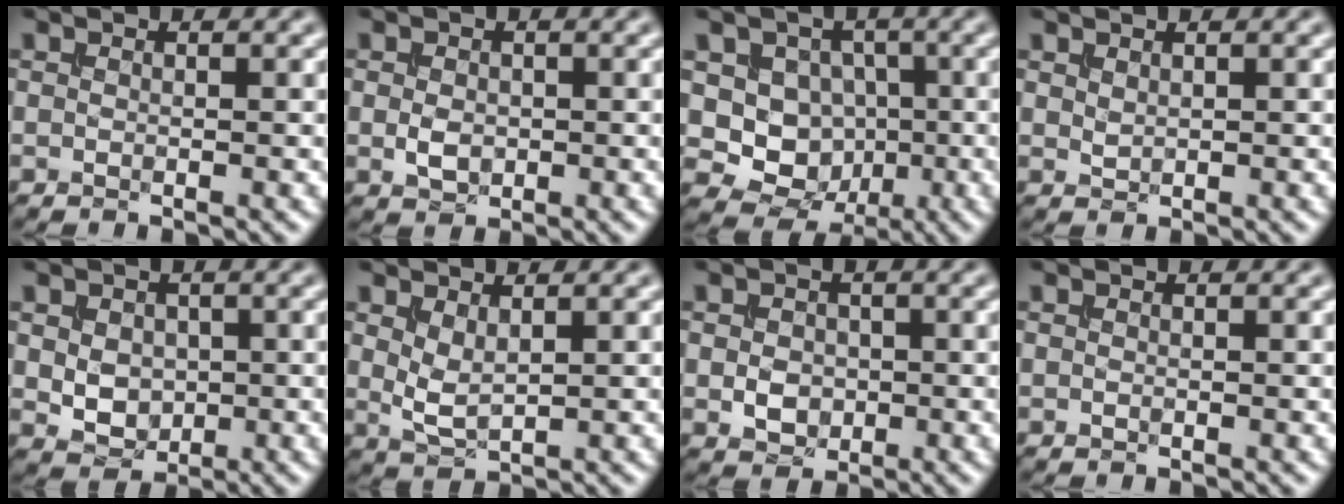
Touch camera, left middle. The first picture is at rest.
{"total": 1.9, "force": [-0.2, 1.4, 1.2], "torque": [-0.027, -0.002, -0.006]}
{"total": 7.2, "force": [0.0, 6.5, 3.2], "torque": [-0.043, 0.001, -0.021]}
{"total": 0.7, "force": [0.6, 0.3, 0.3], "torque": [-0.013, -0.002, 0.017]}
{"total": 3.1, "force": [0.1, 2.4, 1.9], "torque": [-0.041, -0.007, 0.009]}
{"total": 2.0, "force": [0.9, 0.8, 1.7], "torque": [-0.042, -0.004, 0.023]}
{"total": 2.5, "force": [-0.3, 2.0, 1.4], "torque": [-0.029, -0.003, -0.009]}
{"total": 0.0}